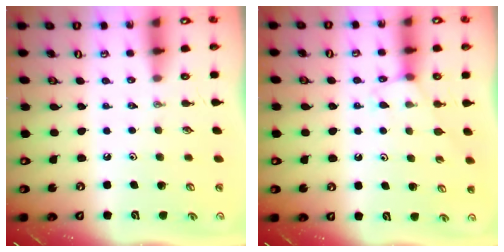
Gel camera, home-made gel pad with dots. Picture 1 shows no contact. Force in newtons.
{"total": 4.9, "press": 4.9, "slide": 0.6}